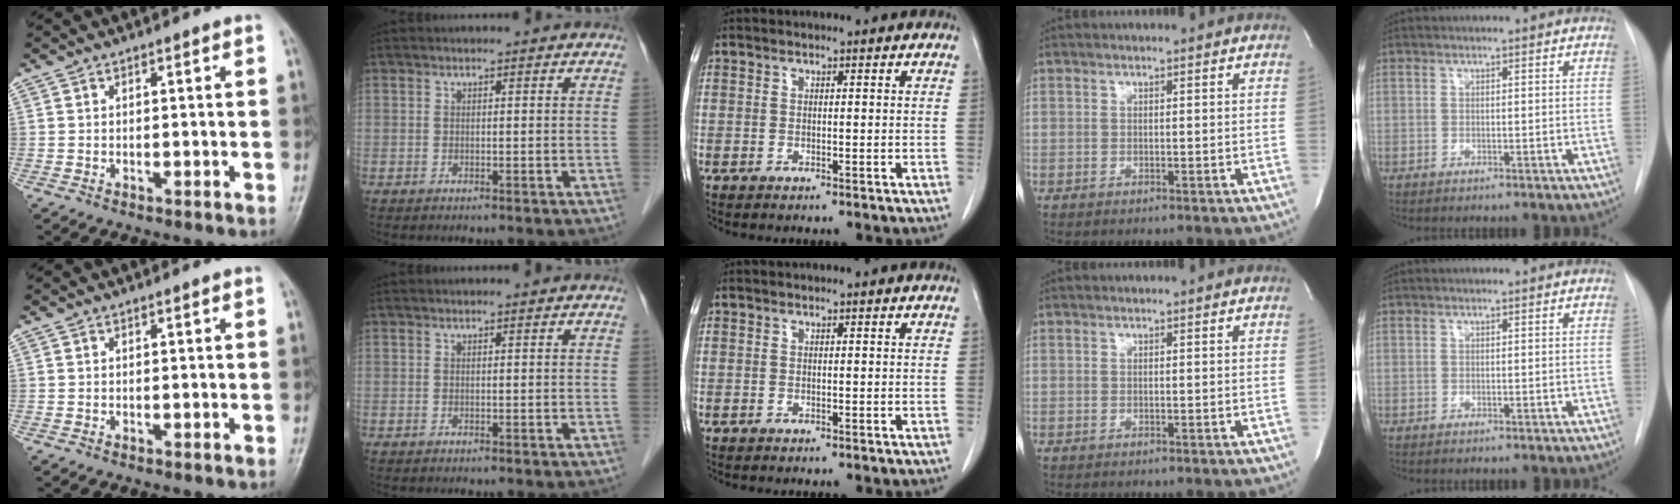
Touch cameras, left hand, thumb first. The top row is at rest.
{}